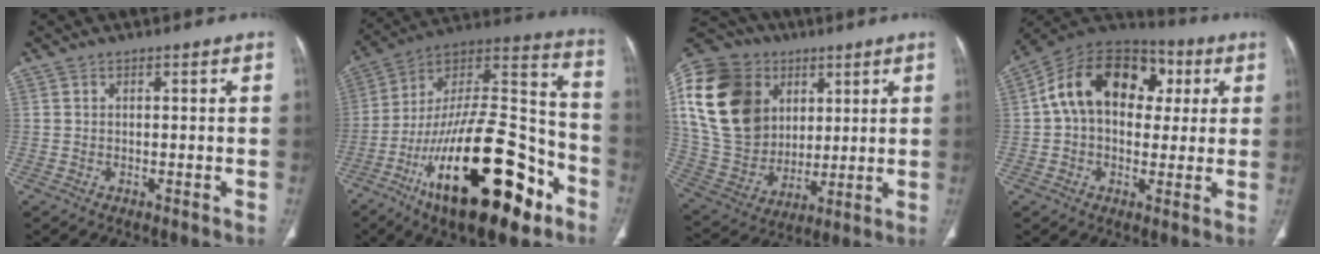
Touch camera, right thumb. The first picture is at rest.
{"total": 33.0, "force": [-15.2, 12.7, 26.4], "torque": [-0.423, 0.068, -0.244]}
{"total": 24.6, "force": [7.4, 19.1, 13.6], "torque": [-0.260, 0.006, 0.146]}
{"total": 18.4, "force": [3.8, 12.8, 12.6], "torque": [-0.180, 0.032, 0.050]}